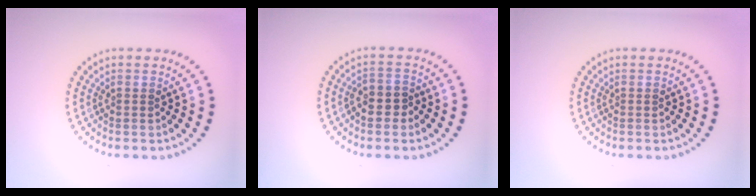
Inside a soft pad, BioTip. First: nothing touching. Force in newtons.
{"total": 2.3, "press": 2.1, "slide": 0.9}
{"total": 0.0}